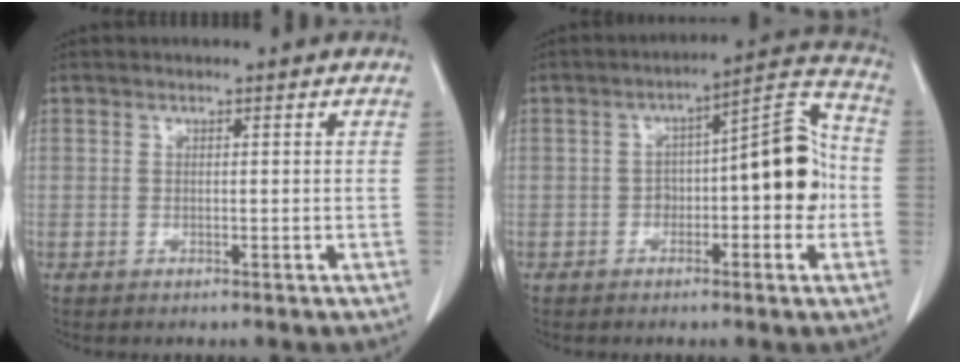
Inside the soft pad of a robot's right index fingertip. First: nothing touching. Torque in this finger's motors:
{"motor_torque": [0.36, -0.03, 0.38, 0.11]}